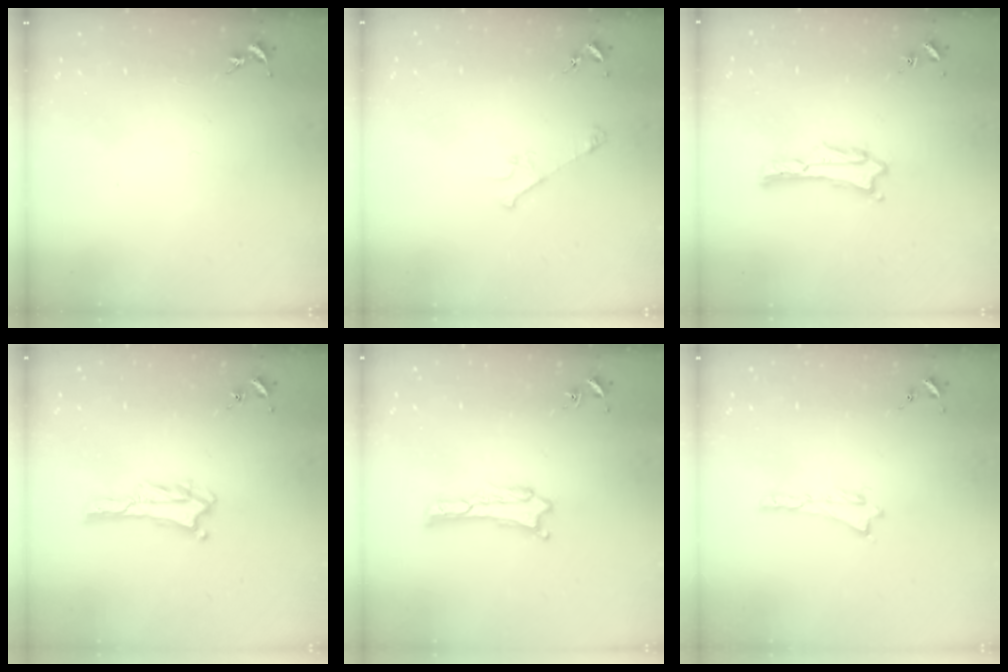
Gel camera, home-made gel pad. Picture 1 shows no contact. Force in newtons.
{"total": 2.9, "press": 2.9, "slide": 0.3}
{"total": 0.0}
{"total": 1.3, "press": 1.3, "slide": 0.4}
{"total": 0.9, "press": 0.9, "slide": 0.0}
{"total": 0.0}